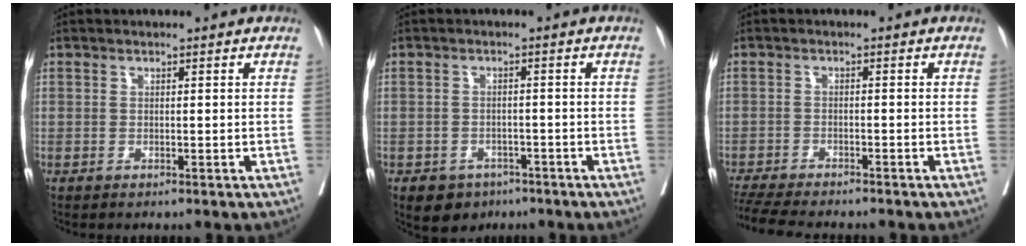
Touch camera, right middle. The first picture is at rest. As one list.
[{"total": 4.3, "force": [-2.8, 3.1, 1.1], "torque": [-0.015, 0.003, -0.035]}, {"total": 10.5, "force": [-9.3, 1.4, 4.6], "torque": [-0.076, -0.017, -0.142]}]